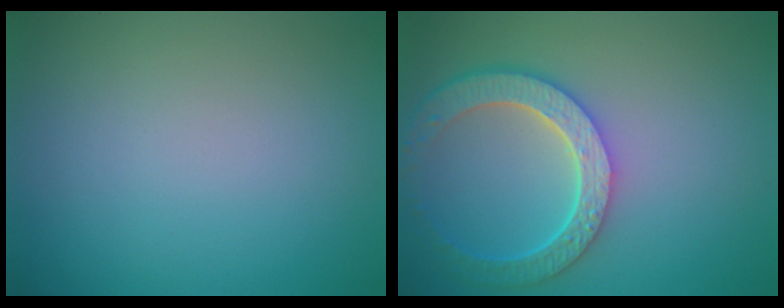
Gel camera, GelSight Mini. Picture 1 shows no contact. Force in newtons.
{"total": 6.0, "press": 4.7, "slide": 3.7}